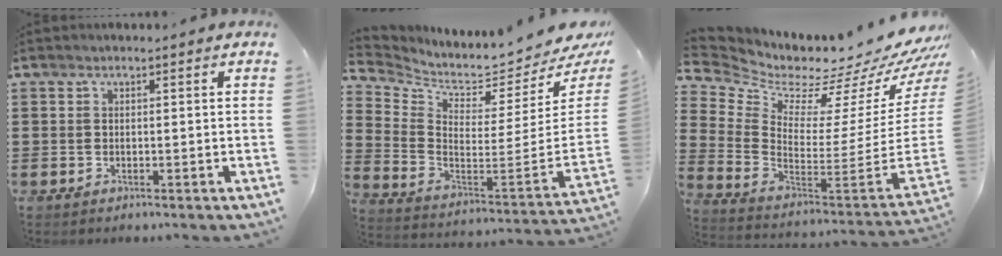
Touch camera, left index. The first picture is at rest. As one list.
[{"total": 3.3, "force": [3.0, 0.8, 1.3], "torque": [-0.043, -0.062, 0.038]}, {"total": 5.1, "force": [4.8, 1.0, 1.4], "torque": [-0.049, -0.076, 0.070]}]